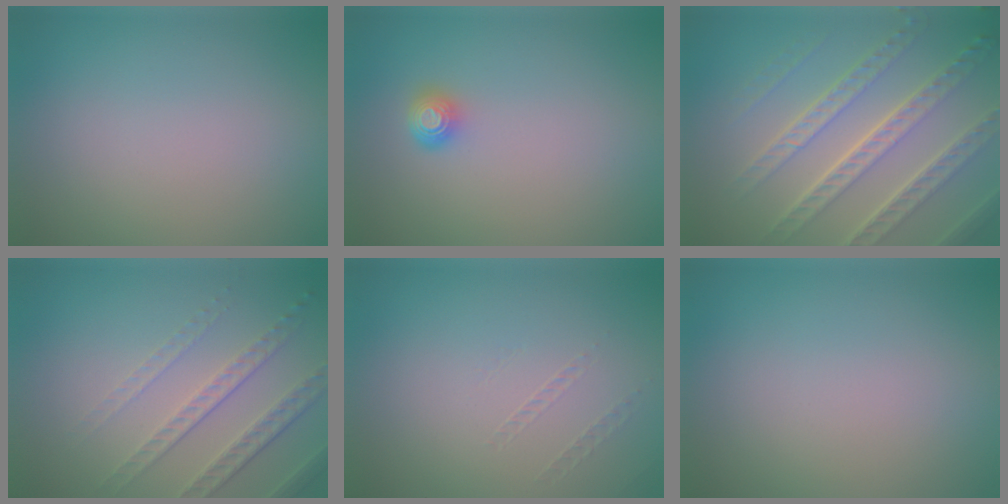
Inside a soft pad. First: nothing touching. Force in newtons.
{"total": 1.6, "press": 1.3, "slide": 0.9}
{"total": 7.4, "press": 5.2, "slide": 5.3}
{"total": 4.6, "press": 3.0, "slide": 3.5}
{"total": 0.5, "press": 0.2, "slide": 0.5}
{"total": 0.0}